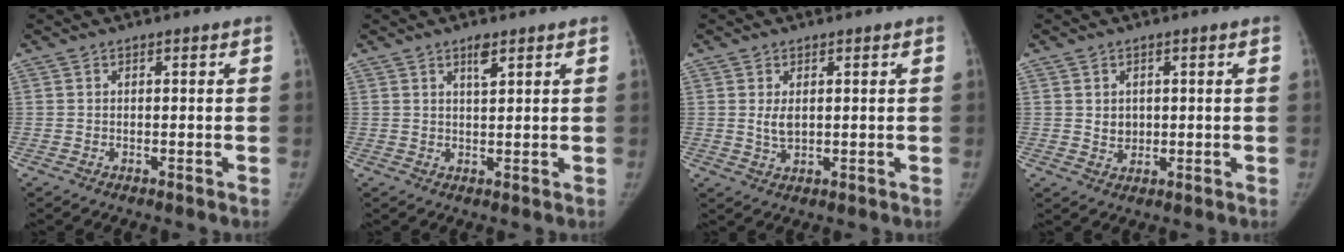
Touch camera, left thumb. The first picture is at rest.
{"total": 2.7, "force": [1.7, 0.8, 2.0], "torque": [-0.031, -0.008, 0.031]}
{"total": 2.8, "force": [0.6, 1.6, 2.1], "torque": [-0.034, -0.007, 0.015]}
{"total": 2.7, "force": [0.5, 2.3, 1.2], "torque": [-0.007, -0.004, 0.013]}